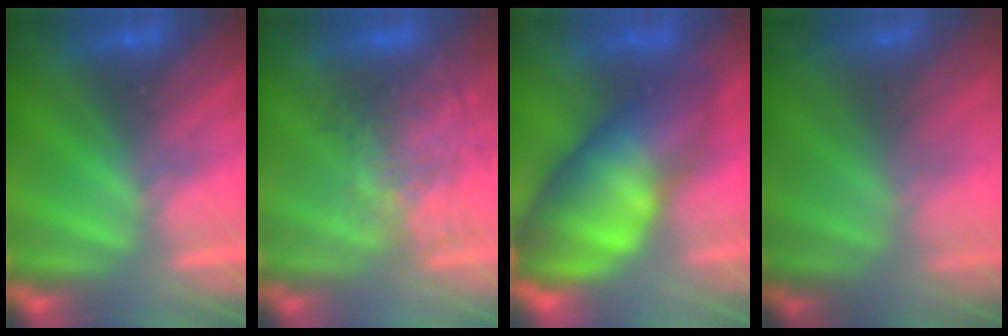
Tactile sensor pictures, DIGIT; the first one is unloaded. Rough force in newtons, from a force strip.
{"total": 3.6}
{"total": 7.4}
{"total": 5.8}